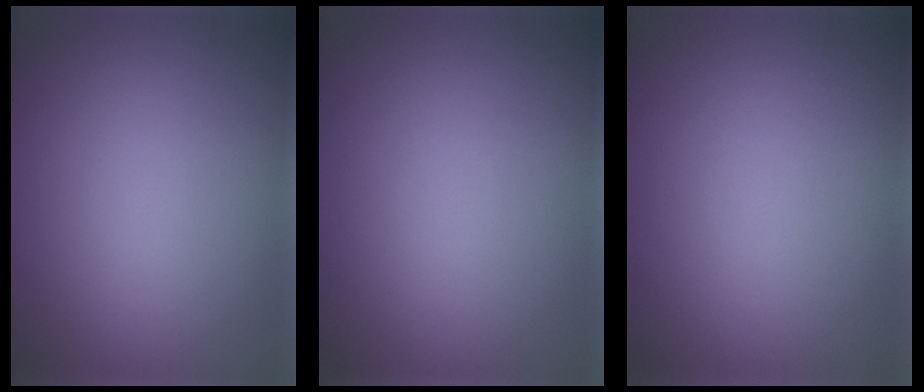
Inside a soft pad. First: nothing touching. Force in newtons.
{"total": 0.0}
{"total": 0.0}